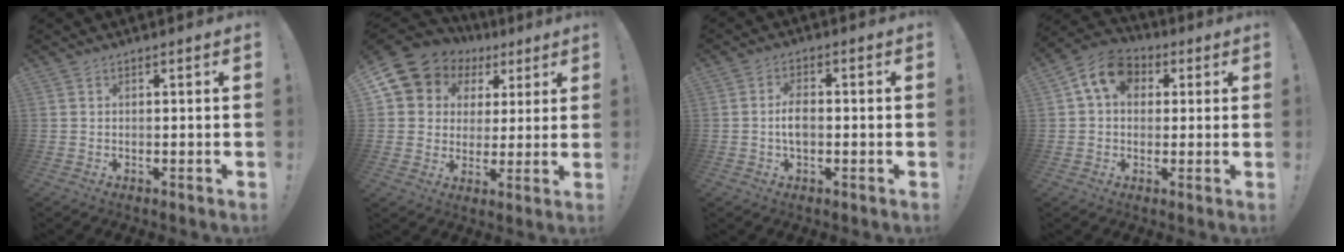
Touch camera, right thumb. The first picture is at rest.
{"total": 9.3, "force": [4.4, 7.9, 2.3], "torque": [-0.035, -0.034, 0.089]}
{"total": 5.0, "force": [-0.9, 2.7, 4.1], "torque": [-0.084, 0.006, -0.019]}
{"total": 10.7, "force": [3.4, 8.1, 6.2], "torque": [-0.096, 0.000, 0.067]}